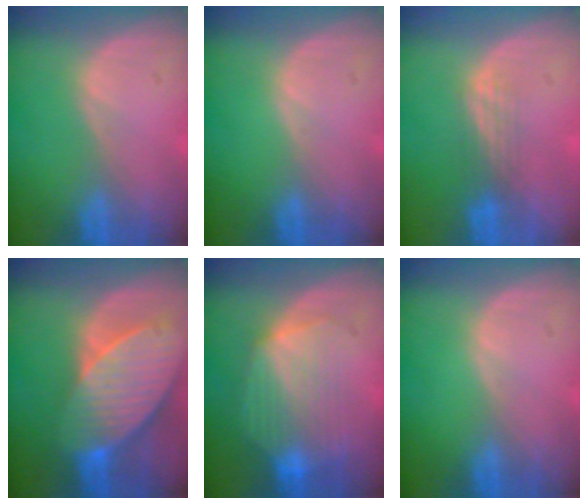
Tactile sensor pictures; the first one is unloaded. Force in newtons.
{"total": 0.0}
{"total": 3.0, "press": 2.5, "slide": 1.6}
{"total": 10.7, "press": 9.4, "slide": 5.1}
{"total": 8.5, "press": 7.9, "slide": 3.0}
{"total": 0.0}